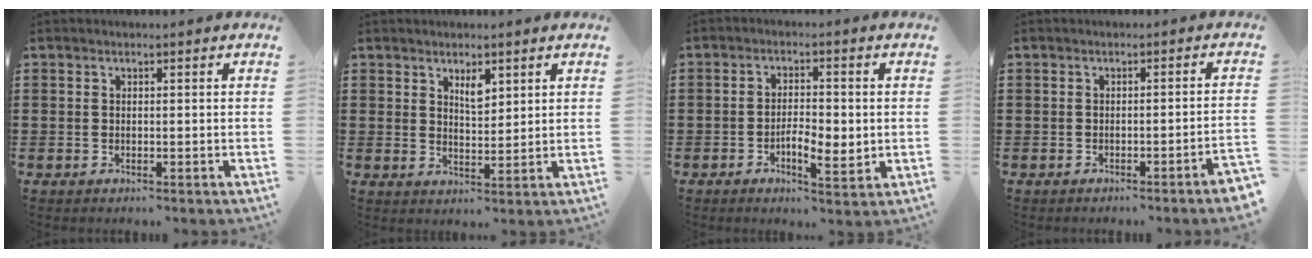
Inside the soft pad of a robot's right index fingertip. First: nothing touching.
{"total": 3.2, "force": [2.1, 1.4, 2.0], "torque": [-0.036, 0.001, 0.036]}
{"total": 4.9, "force": [-1.2, 2.1, 4.3], "torque": [-0.077, 0.005, -0.021]}
{"total": 1.7, "force": [-1.3, -0.4, 1.1], "torque": [-0.018, -0.003, -0.025]}